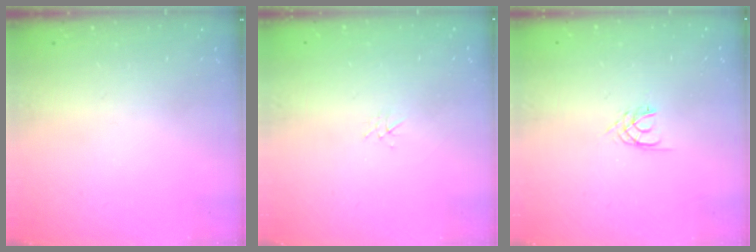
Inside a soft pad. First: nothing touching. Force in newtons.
{"total": 3.7, "press": 3.6, "slide": 0.5}
{"total": 2.4, "press": 2.4, "slide": 0.3}